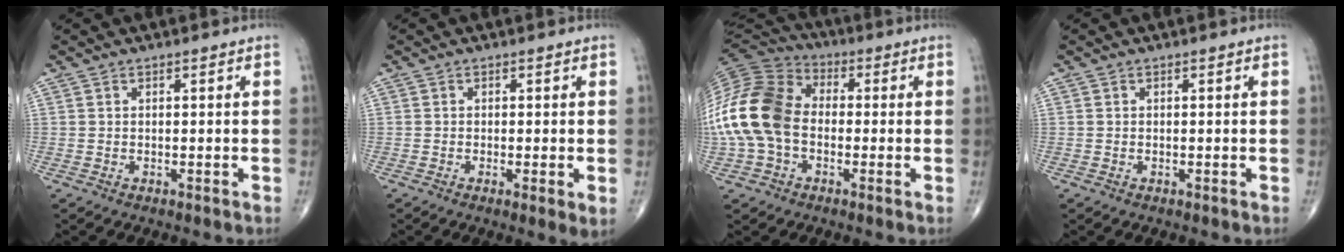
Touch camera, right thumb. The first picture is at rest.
{"total": 2.8, "force": [-0.4, 0.5, 2.7], "torque": [-0.053, -0.012, -0.013]}
{"total": 18.5, "force": [-1.8, 13.1, 12.9], "torque": [-0.283, 0.034, -0.041]}
{"total": 0.0}